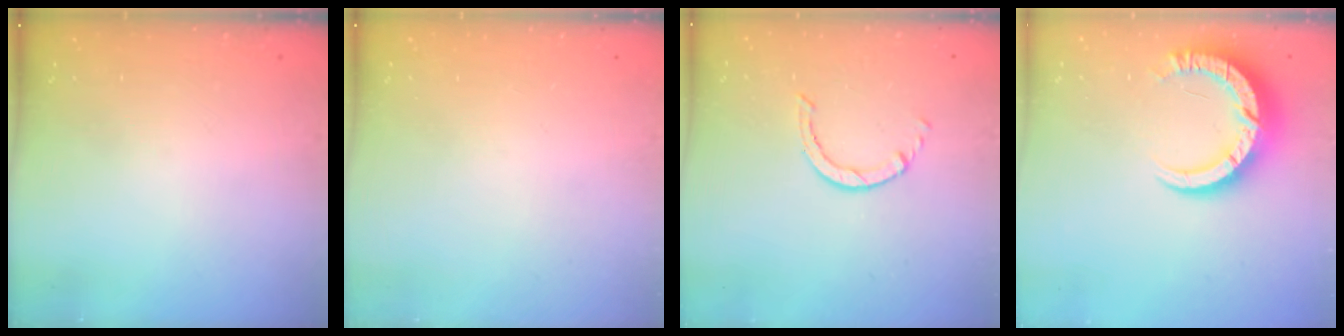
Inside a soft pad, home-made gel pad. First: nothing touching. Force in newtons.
{"total": 0.0}
{"total": 0.6, "press": 0.6, "slide": 0.1}
{"total": 10.0, "press": 10.0, "slide": 1.1}